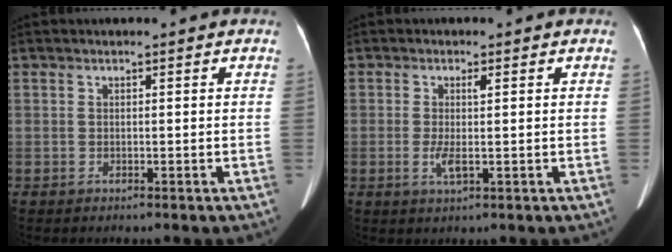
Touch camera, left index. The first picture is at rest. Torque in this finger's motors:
{"motor_torque": [0.05, -0.03, 0.05, 0.06]}